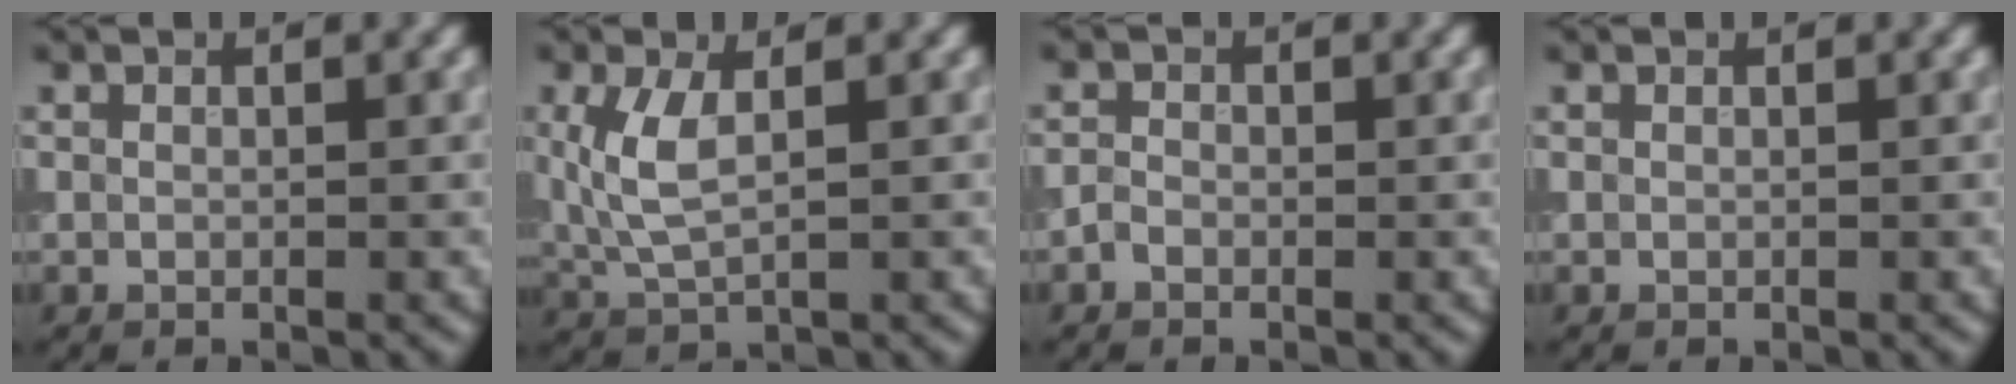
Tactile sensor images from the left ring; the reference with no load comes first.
{"total": 3.9, "force": [0.7, 1.6, 3.5], "torque": [-0.087, 0.005, 0.017]}
{"total": 0.9, "force": [-0.6, 0.5, 0.4], "torque": [-0.009, 0.004, -0.016]}
{"total": 0.0}